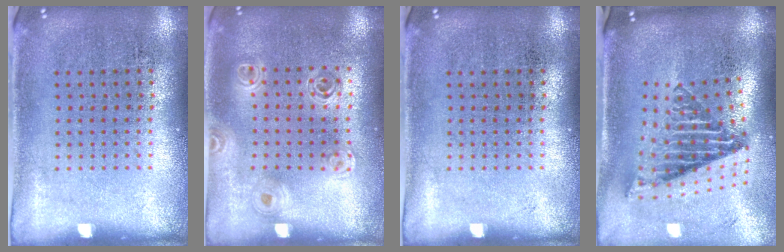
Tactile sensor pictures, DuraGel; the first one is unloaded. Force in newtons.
{"total": 1.4, "press": 1.3, "slide": 0.5}
{"total": 0.0}
{"total": 2.8, "press": 1.7, "slide": 2.2}